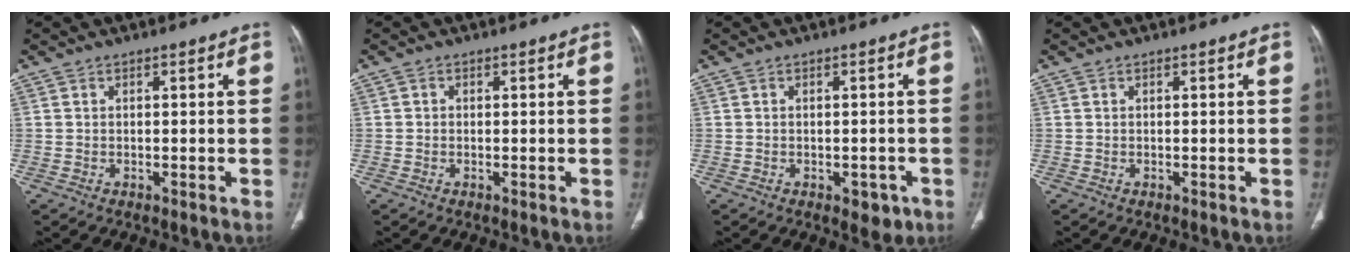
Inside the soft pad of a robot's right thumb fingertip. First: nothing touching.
{"total": 0.5, "force": [0.0, 0.5, 0.2], "torque": [-0.001, 0.002, -0.002]}
{"total": 3.5, "force": [-1.6, 2.1, 2.3], "torque": [-0.012, 0.005, -0.014]}
{"total": 0.0}